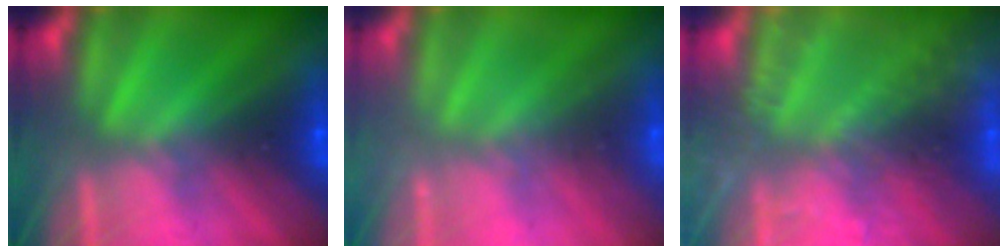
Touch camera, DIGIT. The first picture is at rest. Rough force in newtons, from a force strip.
{"total": 2.4}
{"total": 6.0}